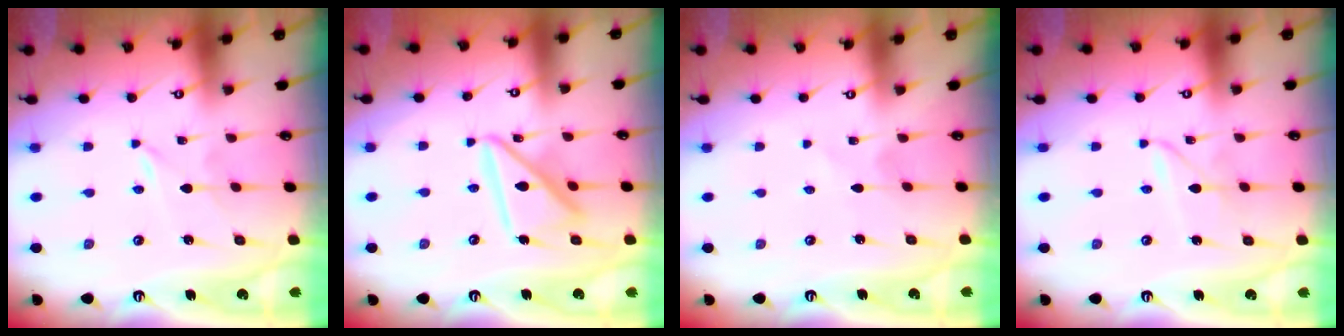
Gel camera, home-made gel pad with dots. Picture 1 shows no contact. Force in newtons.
{"total": 13.5, "press": 13.4, "slide": 1.3}
{"total": 1.9, "press": 1.9, "slide": 0.1}
{"total": 2.1, "press": 2.1, "slide": 0.2}